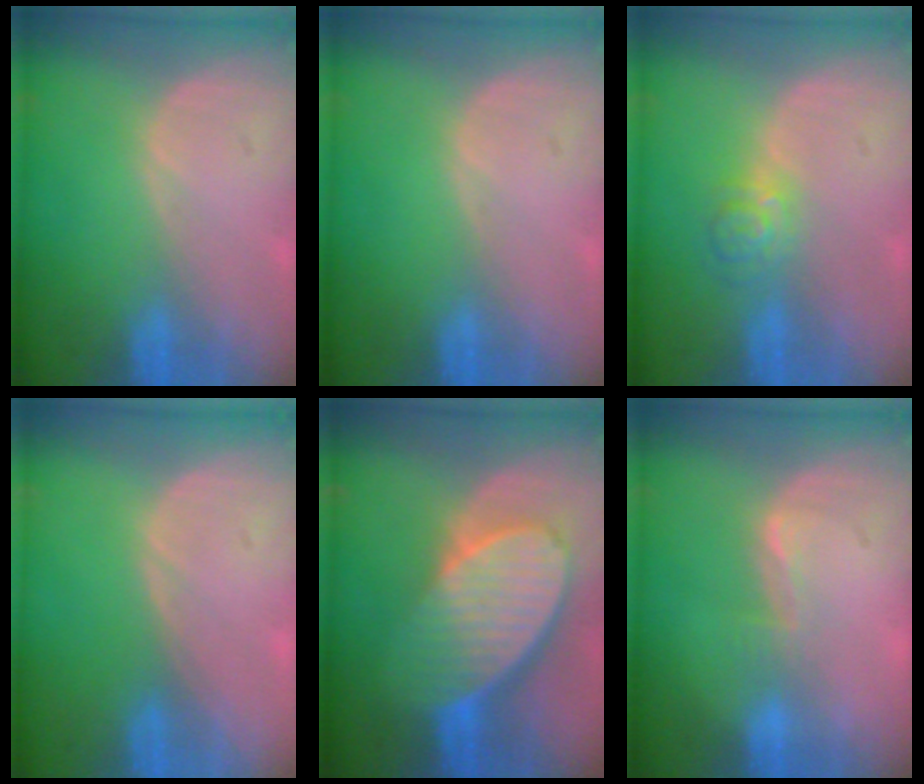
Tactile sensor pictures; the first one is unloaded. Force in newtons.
{"total": 0.0}
{"total": 3.6, "press": 3.5, "slide": 0.7}
{"total": 0.0}
{"total": 10.2, "press": 9.0, "slide": 4.9}
{"total": 2.0, "press": 2.0, "slide": 0.3}